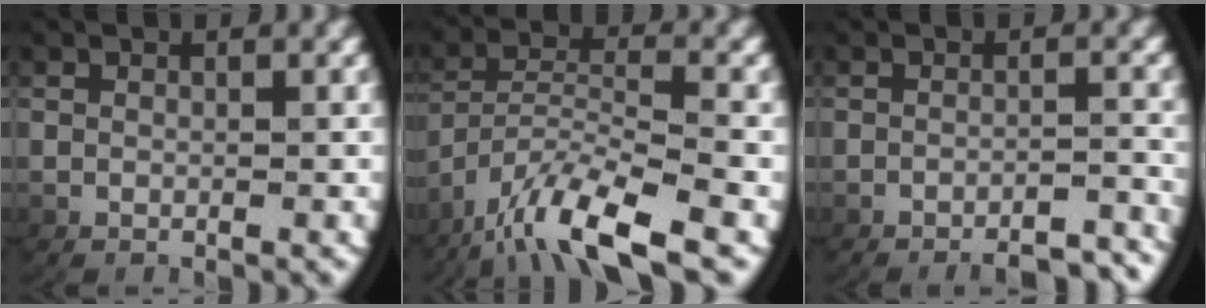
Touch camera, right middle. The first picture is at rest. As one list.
[{"total": 6.7, "force": [-3.2, 3.1, 4.9], "torque": [-0.111, -0.019, -0.044]}, {"total": 5.5, "force": [-5.3, 0.8, 1.5], "torque": [-0.014, -0.007, -0.080]}]